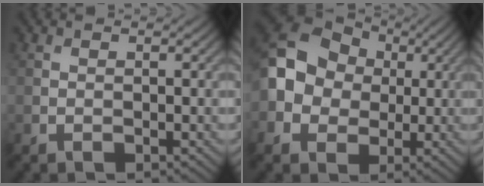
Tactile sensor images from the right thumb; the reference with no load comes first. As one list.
[{"total": 12.4, "force": [0.6, 10.3, 6.8], "torque": [-0.173, 0.012, -0.012]}]